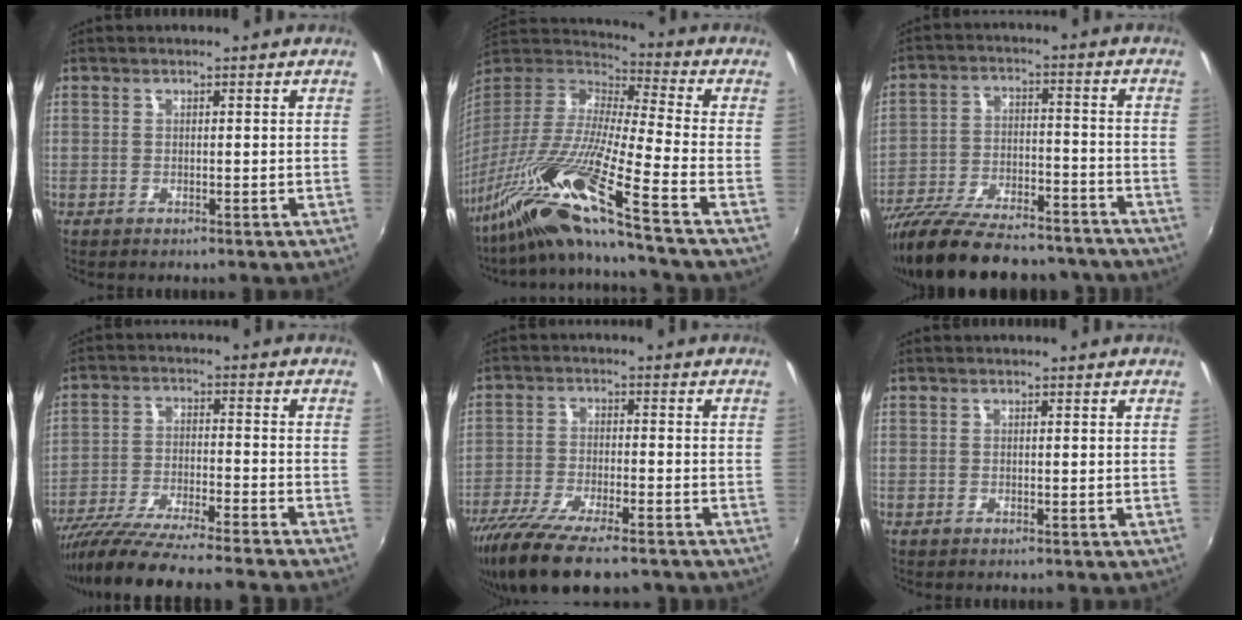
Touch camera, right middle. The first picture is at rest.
{"total": 21.2, "force": [-15.2, -1.7, 14.6], "torque": [-0.255, -0.042, -0.293]}
{"total": 26.4, "force": [-22.2, 7.8, 11.9], "torque": [-0.228, -0.030, -0.327]}
{"total": 16.4, "force": [-14.5, -1.1, 7.5], "torque": [-0.152, -0.040, -0.246]}
{"total": 14.5, "force": [-10.9, 3.9, 8.7], "torque": [-0.185, -0.049, -0.189]}
{"total": 0.0}